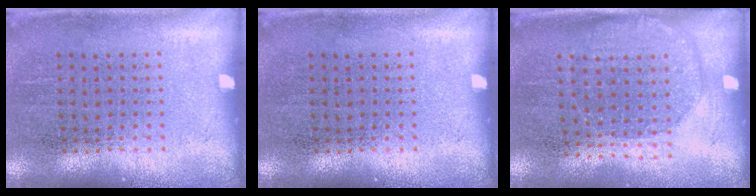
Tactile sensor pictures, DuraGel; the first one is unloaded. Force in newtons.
{"total": 0.0}
{"total": 1.5, "press": 1.3, "slide": 0.7}